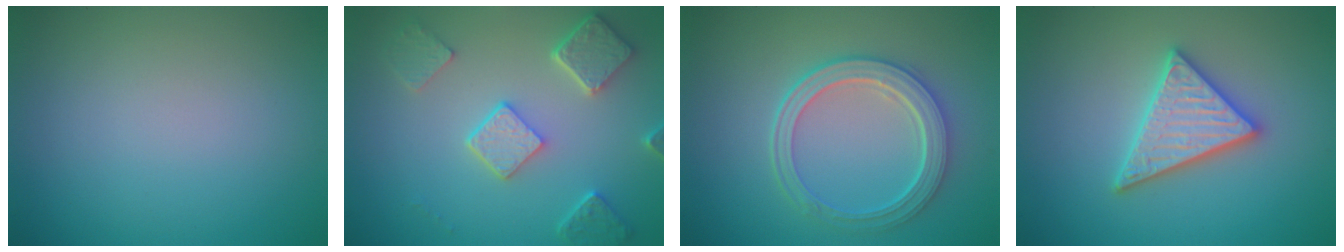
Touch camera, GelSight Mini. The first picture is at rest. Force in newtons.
{"total": 4.9, "press": 3.8, "slide": 3.0}
{"total": 4.6, "press": 3.7, "slide": 2.7}
{"total": 4.7, "press": 4.7, "slide": 0.6}